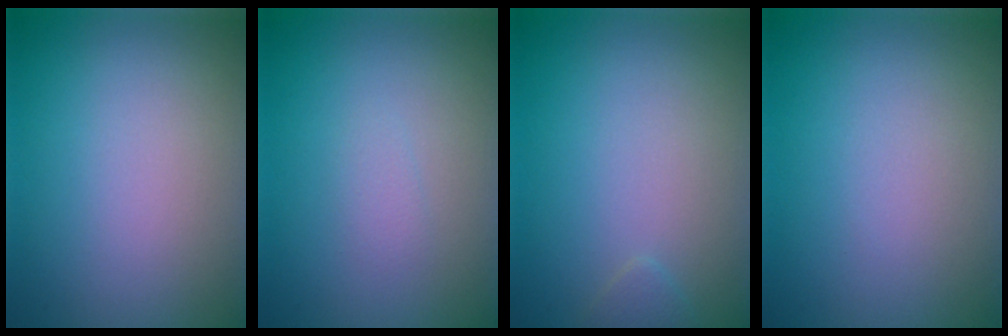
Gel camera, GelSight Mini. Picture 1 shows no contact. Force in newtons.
{"total": 0.8, "press": 0.8, "slide": 0.1}
{"total": 0.7, "press": 0.7, "slide": 0.1}
{"total": 0.0}